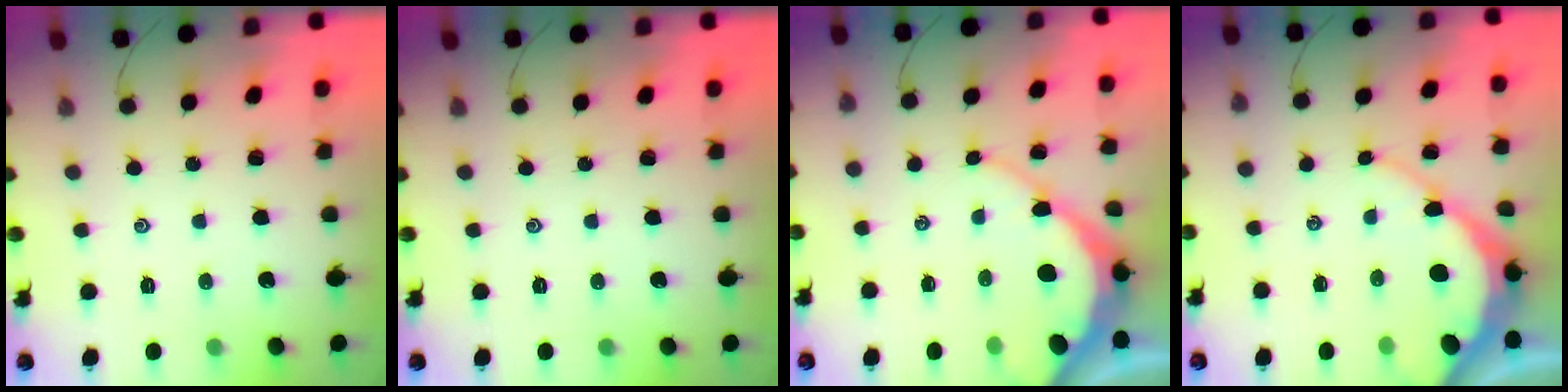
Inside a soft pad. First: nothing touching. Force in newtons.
{"total": 0.0}
{"total": 8.8, "press": 8.7, "slide": 0.6}
{"total": 8.8, "press": 8.7, "slide": 0.6}